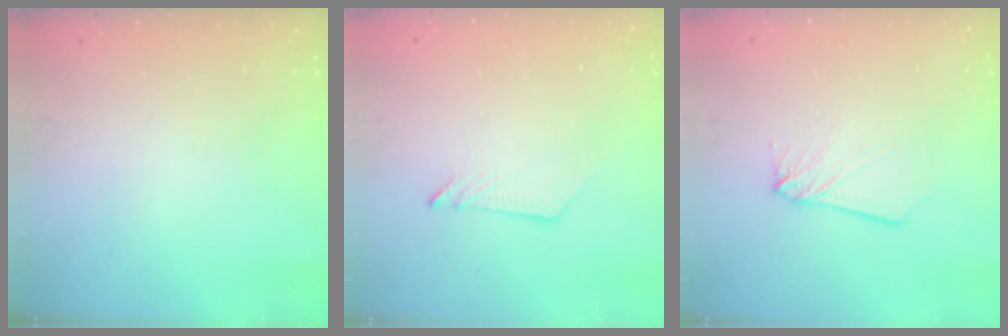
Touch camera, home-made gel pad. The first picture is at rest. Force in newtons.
{"total": 2.6, "press": 2.6, "slide": 0.3}
{"total": 3.2, "press": 3.2, "slide": 0.3}